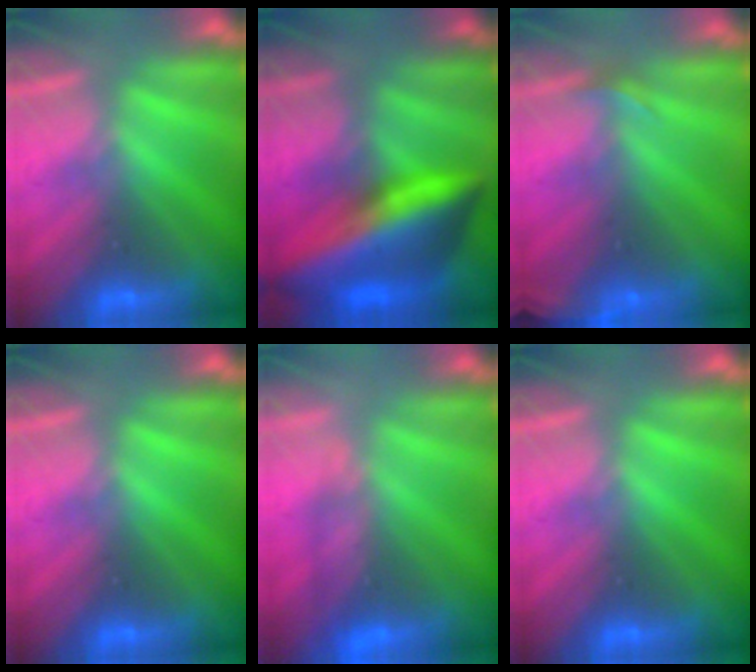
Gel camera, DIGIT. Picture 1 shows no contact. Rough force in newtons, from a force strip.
{"total": 9.0}
{"total": 2.7}
{"total": 0.0}
{"total": 4.8}
{"total": 0.0}